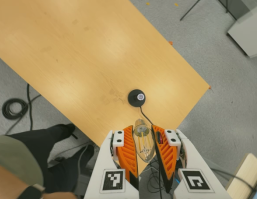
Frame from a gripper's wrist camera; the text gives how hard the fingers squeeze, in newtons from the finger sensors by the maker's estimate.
{"total": 19.0, "left": 20.4, "right": 17.5}